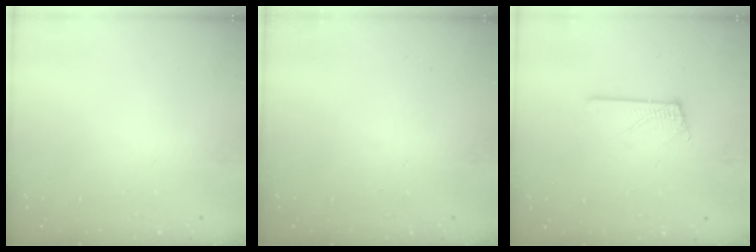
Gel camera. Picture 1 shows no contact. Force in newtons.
{"total": 0.0}
{"total": 1.0, "press": 1.0, "slide": 0.1}